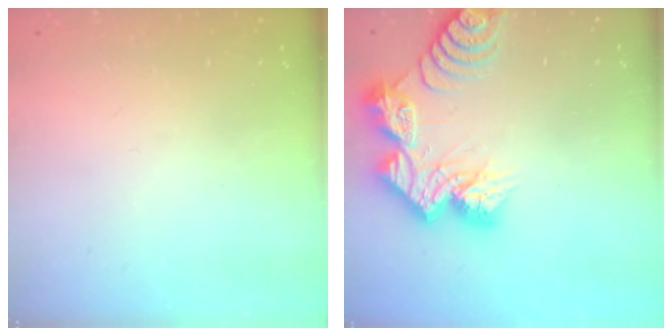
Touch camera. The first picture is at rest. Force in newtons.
{"total": 15.9, "press": 15.8, "slide": 1.3}